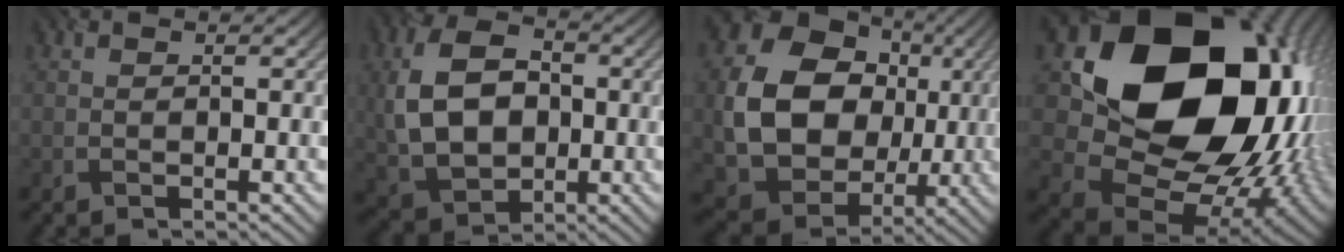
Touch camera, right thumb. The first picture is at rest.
{"total": 11.2, "force": [0.0, 8.0, 7.8], "torque": [-0.181, 0.003, -0.003]}
{"total": 14.9, "force": [1.2, 12.2, 8.5], "torque": [-0.180, -0.021, 0.026]}
{"total": 21.4, "force": [5.2, 16.8, 12.1], "torque": [-0.252, -0.033, 0.138]}